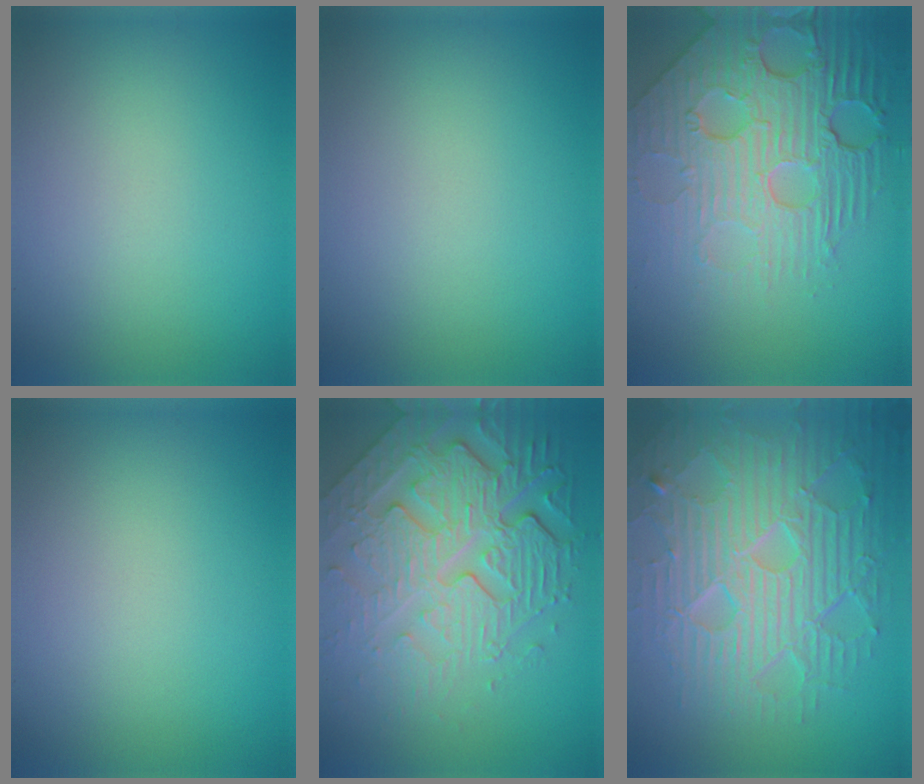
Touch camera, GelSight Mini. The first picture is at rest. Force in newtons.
{"total": 0.0}
{"total": 8.6, "press": 6.0, "slide": 6.2}
{"total": 0.0}
{"total": 8.0, "press": 6.0, "slide": 5.3}
{"total": 10.4, "press": 6.7, "slide": 8.0}